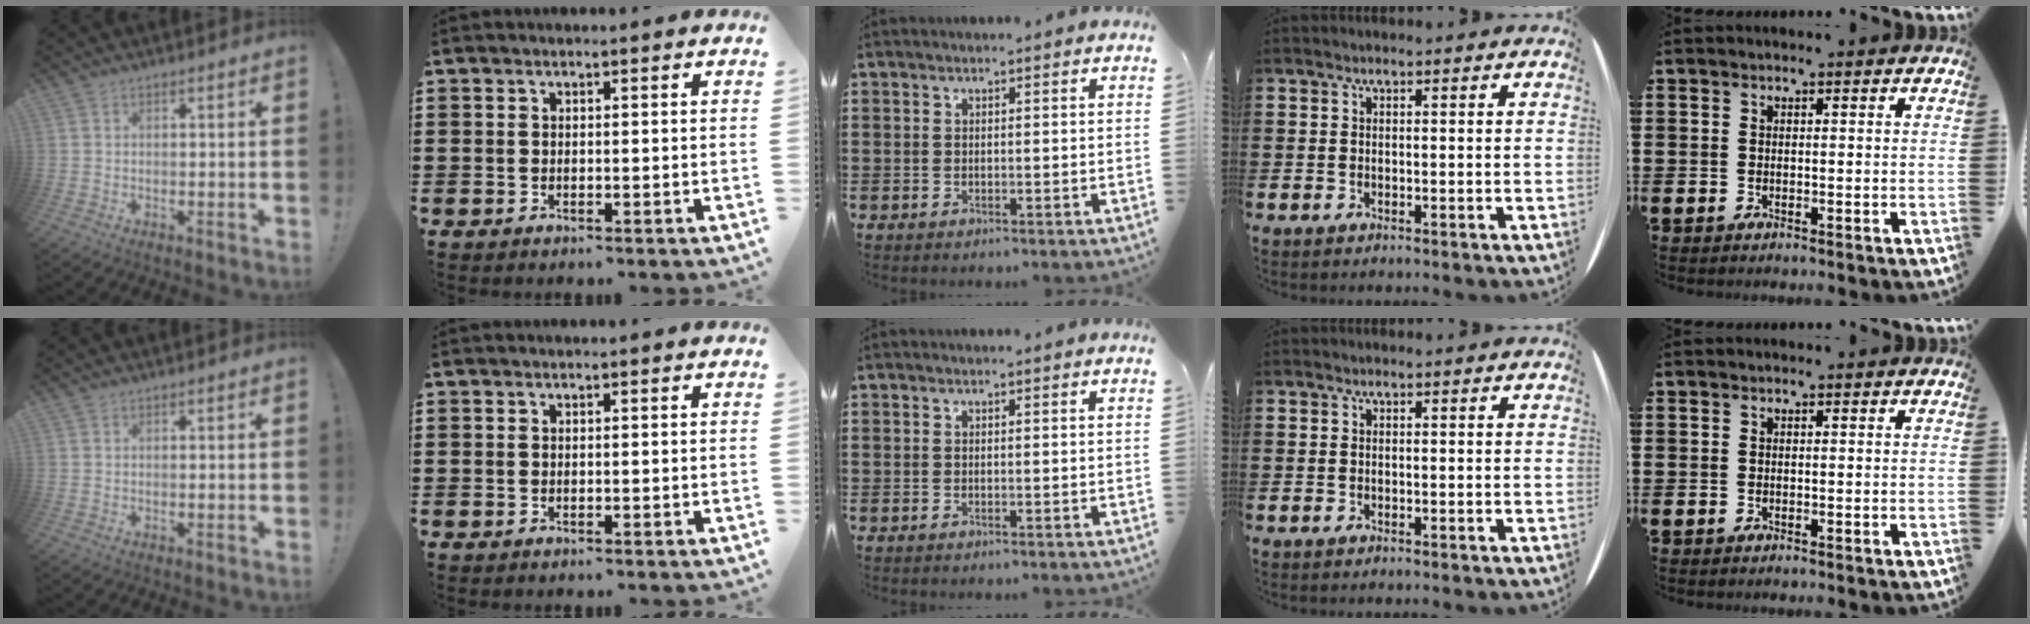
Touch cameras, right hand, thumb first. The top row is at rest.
{}